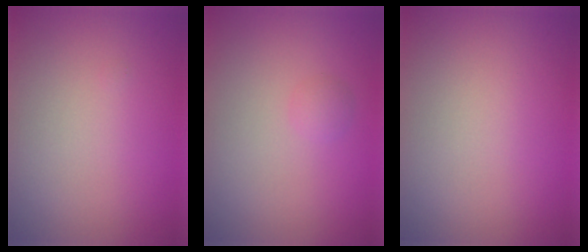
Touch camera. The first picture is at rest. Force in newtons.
{"total": 0.8, "press": 0.8, "slide": 0.0}
{"total": 0.0}